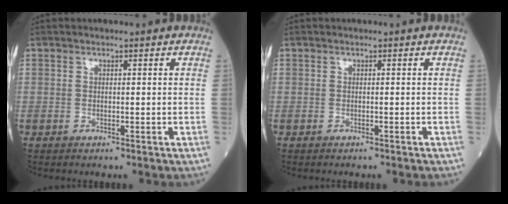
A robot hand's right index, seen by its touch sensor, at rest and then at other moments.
{"total": 0.7, "force": [-0.6, -0.1, 0.3], "torque": [-0.002, 0.000, -0.009]}